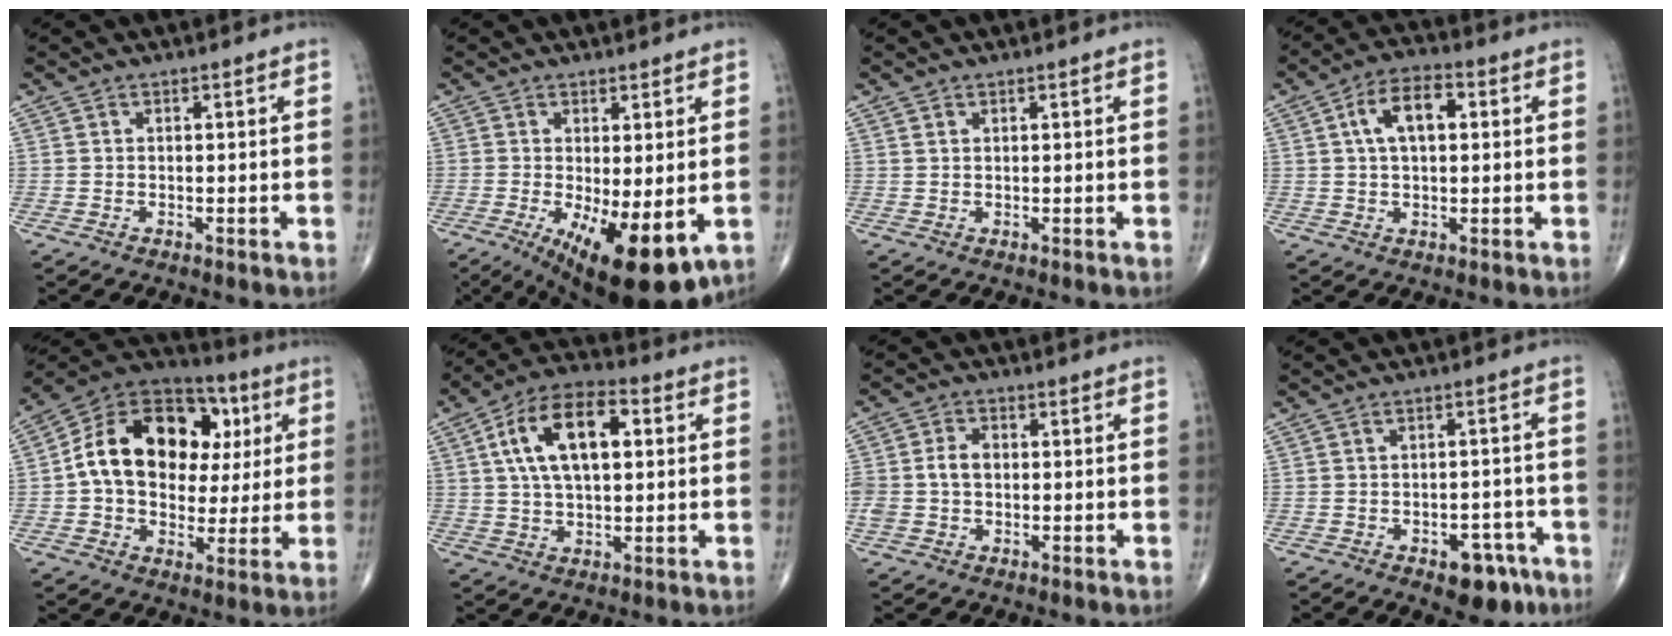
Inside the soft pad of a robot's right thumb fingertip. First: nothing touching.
{"total": 13.4, "force": [-3.8, 4.6, 12.0], "torque": [-0.182, -0.028, -0.043]}
{"total": 0.7, "force": [0.5, 0.4, 0.1], "torque": [0.002, -0.003, 0.008]}
{"total": 8.6, "force": [2.0, 4.5, 7.1], "torque": [-0.118, 0.017, 0.028]}
{"total": 21.8, "force": [3.5, 15.2, 15.3], "torque": [-0.218, 0.026, 0.053]}
{"total": 14.9, "force": [3.5, 7.6, 12.3], "torque": [-0.212, 0.019, 0.057]}
{"total": 5.7, "force": [0.0, 4.2, 3.9], "torque": [-0.083, 0.018, 0.001]}
{"total": 7.3, "force": [-4.1, 4.1, 4.4], "torque": [-0.031, 0.030, -0.048]}